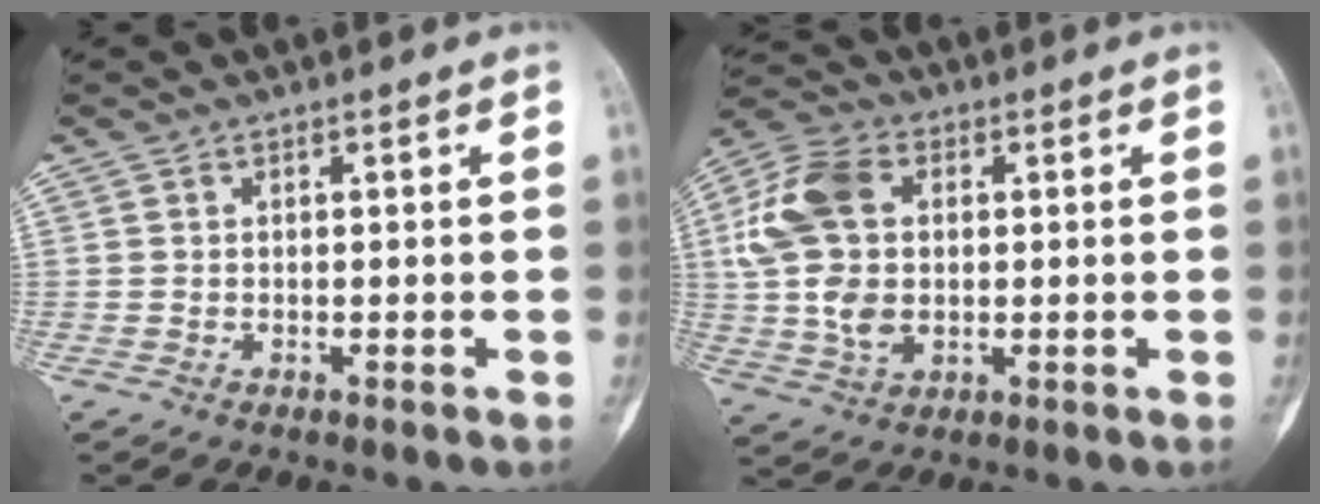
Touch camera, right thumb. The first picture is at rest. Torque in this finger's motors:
{"motor_torque": [1.63, 1.63, 0.77, -0.80, 0.36]}